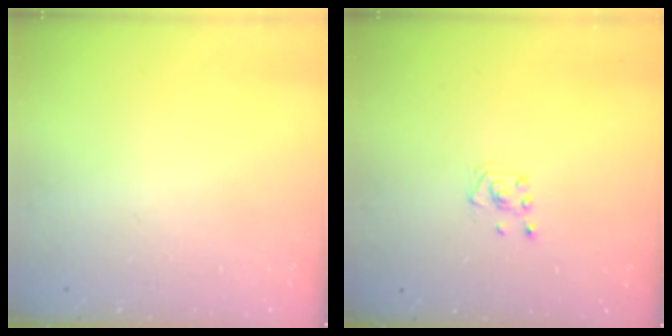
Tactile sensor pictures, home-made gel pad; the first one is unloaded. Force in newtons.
{"total": 3.0, "press": 2.9, "slide": 0.3}